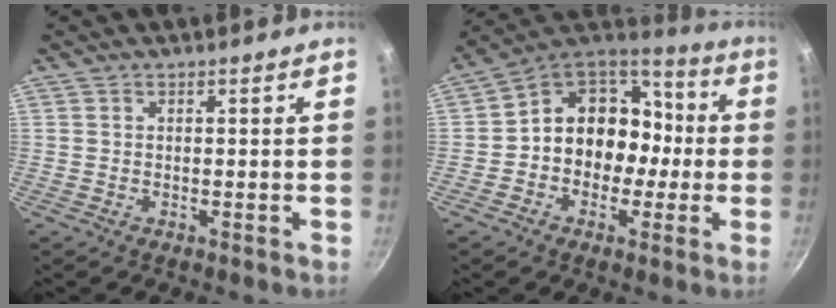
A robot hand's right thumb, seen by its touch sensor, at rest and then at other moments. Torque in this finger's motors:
{"motor_torque": [-0.58, 1.05, 0.15, 0.15, 0.09]}